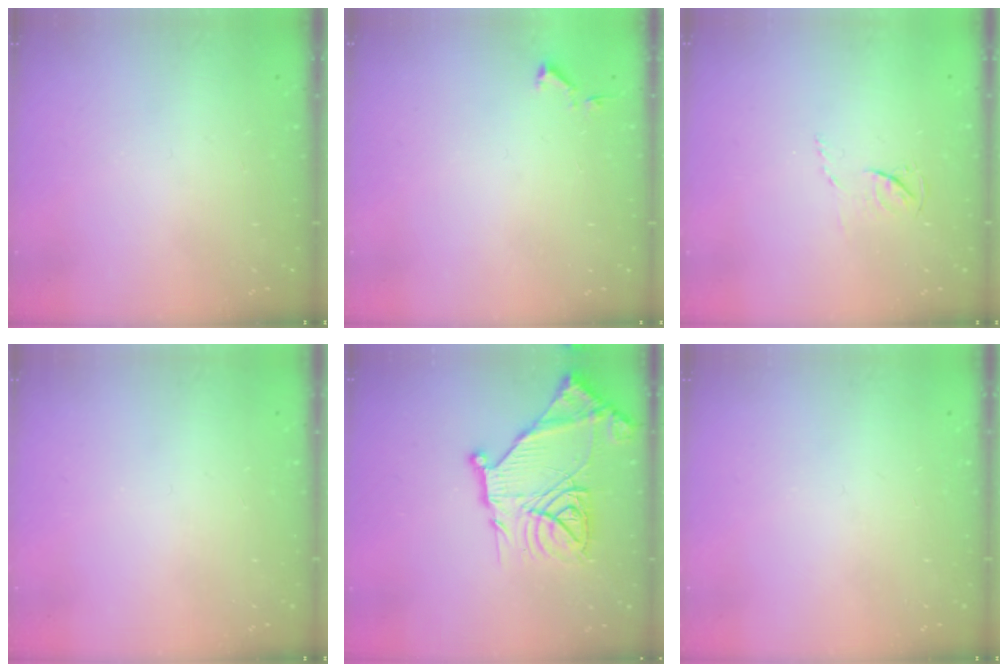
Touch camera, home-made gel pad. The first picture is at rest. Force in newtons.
{"total": 3.5, "press": 3.4, "slide": 0.6}
{"total": 3.8, "press": 3.8, "slide": 0.5}
{"total": 0.0}
{"total": 22.8, "press": 22.6, "slide": 2.3}
{"total": 0.0}